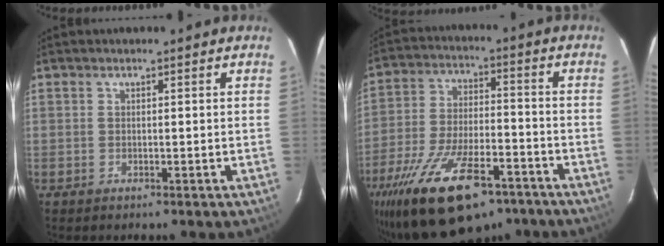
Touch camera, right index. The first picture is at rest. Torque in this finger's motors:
{"motor_torque": [1.86, -0.28, 0.77, 0.21]}